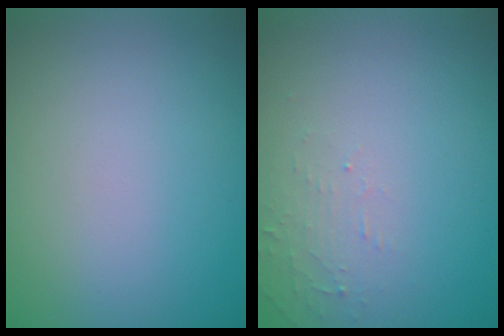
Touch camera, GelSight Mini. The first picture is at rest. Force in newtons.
{"total": 1.2, "press": 1.2, "slide": 0.3}